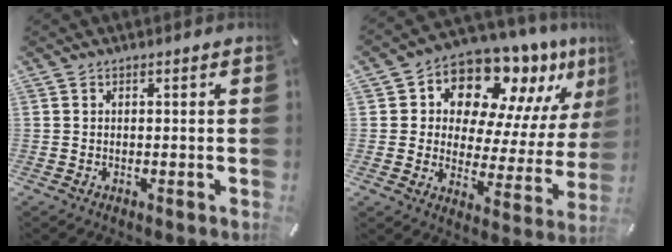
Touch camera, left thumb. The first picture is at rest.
{"total": 14.7, "force": [12.0, 7.0, 4.8], "torque": [-0.081, -0.115, 0.207]}